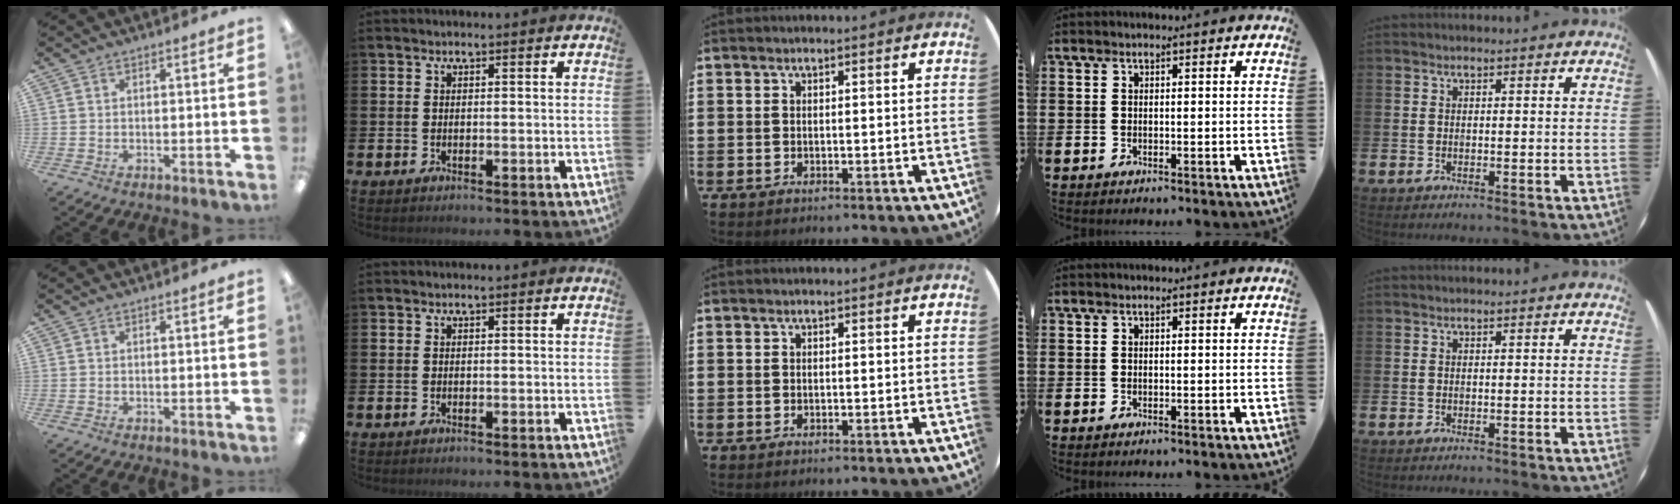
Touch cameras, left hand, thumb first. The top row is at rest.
{}